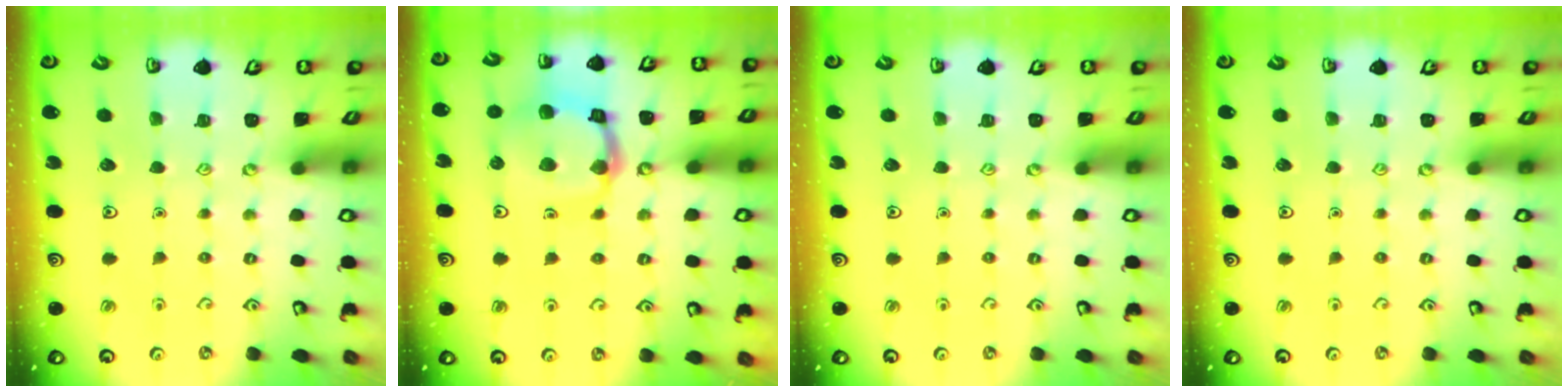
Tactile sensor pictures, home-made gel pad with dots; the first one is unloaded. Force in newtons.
{"total": 14.1, "press": 14.1, "slide": 1.5}
{"total": 0.0}
{"total": 0.0}